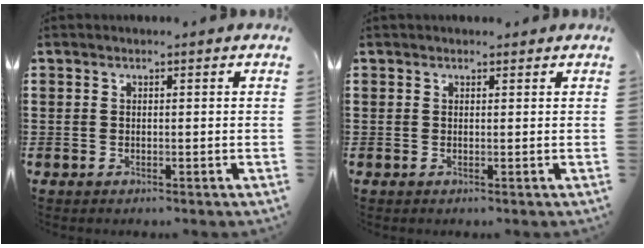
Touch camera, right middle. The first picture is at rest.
{"total": 0.7, "force": [0.7, 0.1, 0.0], "torque": [0.006, -0.002, 0.012]}